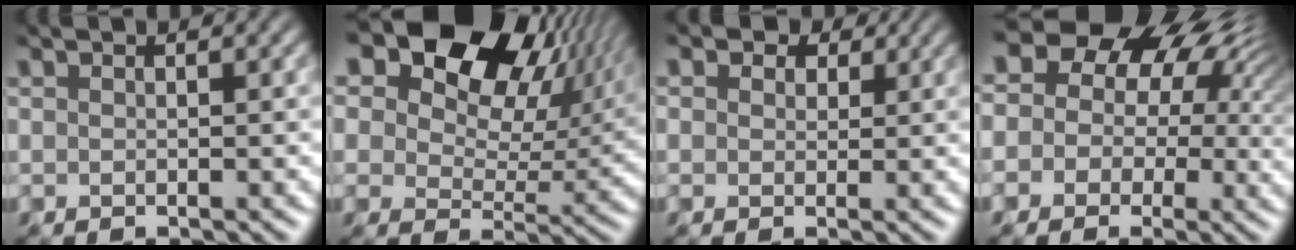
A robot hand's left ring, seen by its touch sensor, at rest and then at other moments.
{"total": 22.1, "force": [12.7, 13.4, 12.1], "torque": [-0.233, 0.085, 0.202]}
{"total": 3.9, "force": [1.9, 2.7, 2.0], "torque": [-0.021, 0.008, 0.012]}
{"total": 15.9, "force": [5.6, 12.3, 8.4], "torque": [-0.132, 0.049, 0.053]}